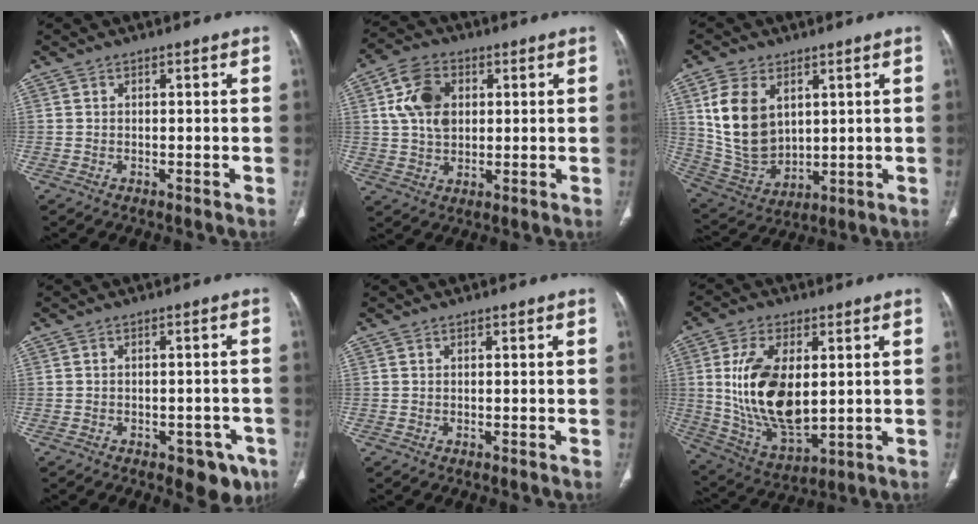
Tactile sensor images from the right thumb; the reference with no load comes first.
{"total": 9.9, "force": [2.3, 7.0, 6.6], "torque": [-0.107, 0.000, 0.042]}
{"total": 14.0, "force": [4.2, 9.5, 9.5], "torque": [-0.165, -0.020, 0.103]}
{"total": 6.6, "force": [-3.9, 3.5, 3.9], "torque": [-0.022, 0.017, -0.047]}
{"total": 0.0}
{"total": 17.7, "force": [2.0, 9.4, 14.8], "torque": [-0.273, -0.018, 0.051]}